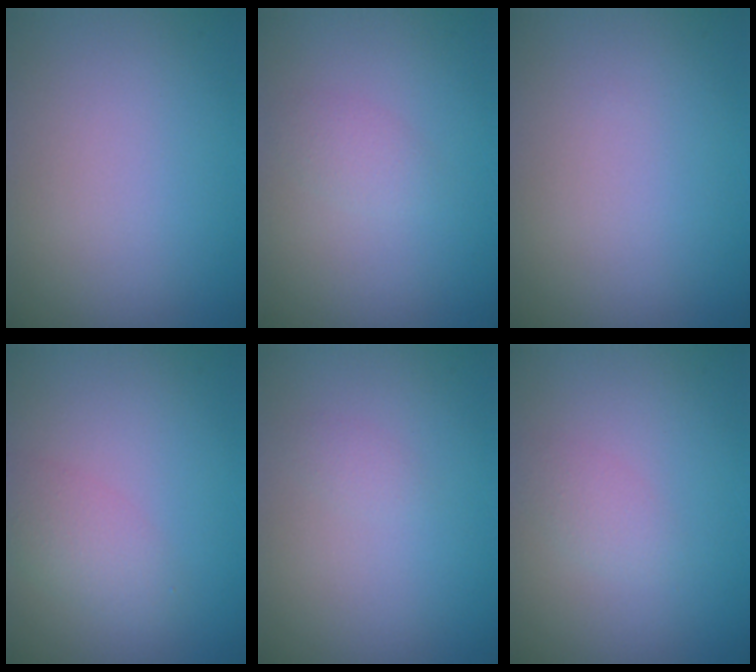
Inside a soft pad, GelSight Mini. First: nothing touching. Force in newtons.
{"total": 1.2, "press": 1.2, "slide": 0.1}
{"total": 0.0}
{"total": 2.2, "press": 2.2, "slide": 0.1}
{"total": 0.7, "press": 0.7, "slide": 0.1}
{"total": 1.3, "press": 1.3, "slide": 0.1}